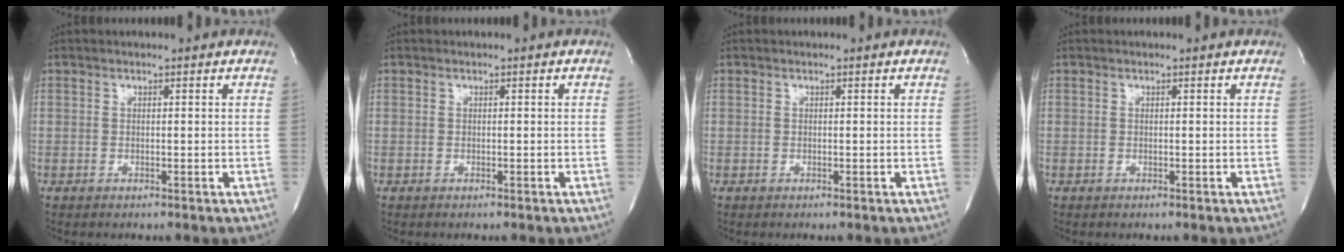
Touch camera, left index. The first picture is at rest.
{"total": 0.0}
{"total": 0.0}
{"total": 0.0}